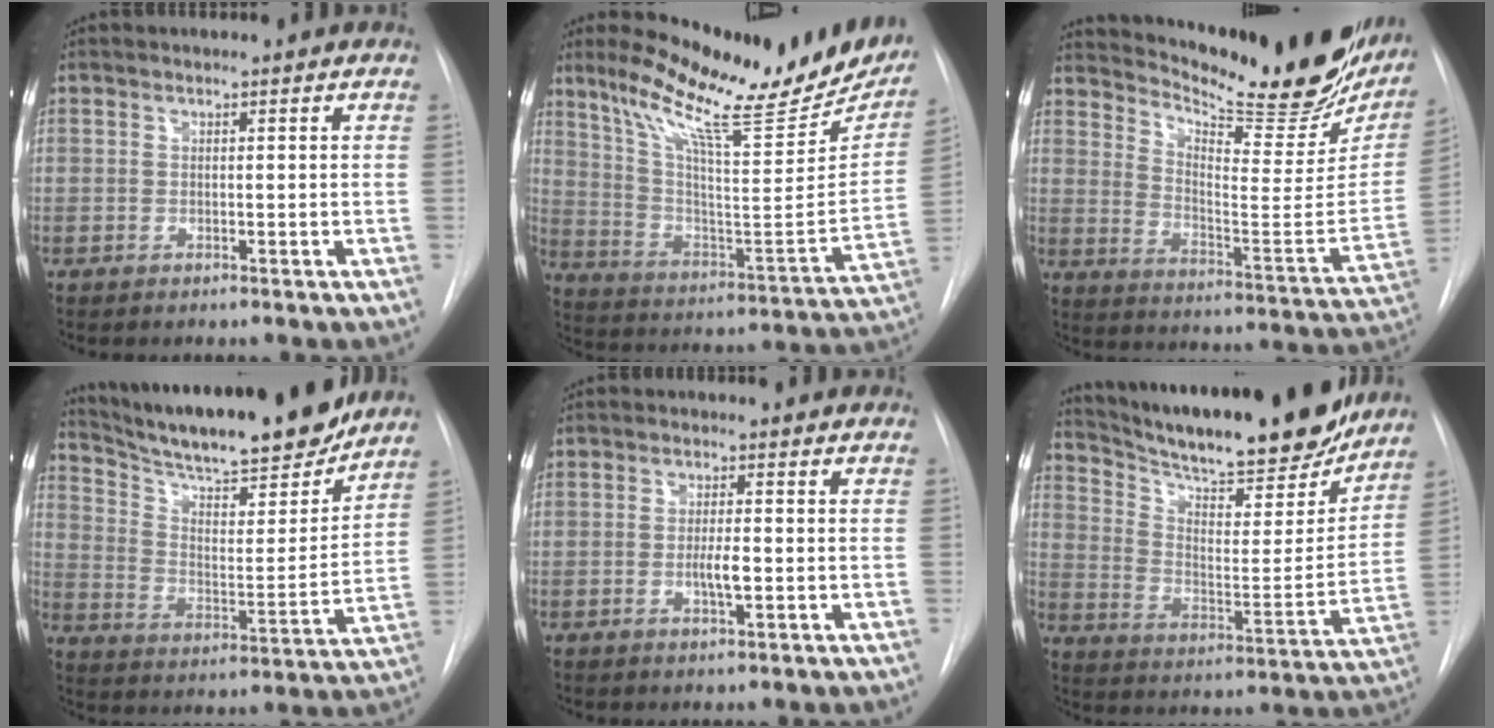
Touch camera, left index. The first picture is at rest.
{"total": 25.3, "force": [19.9, 5.0, 14.8], "torque": [-0.238, -0.033, 0.289]}
{"total": 27.5, "force": [23.3, 6.1, 13.4], "torque": [-0.207, -0.081, 0.302]}
{"total": 22.2, "force": [19.5, 3.0, 10.3], "torque": [-0.178, -0.020, 0.293]}
{"total": 3.0, "force": [-1.0, 0.5, 2.8], "torque": [-0.052, -0.006, -0.015]}
{"total": 25.2, "force": [21.8, 4.1, 12.1], "torque": [-0.206, -0.037, 0.313]}